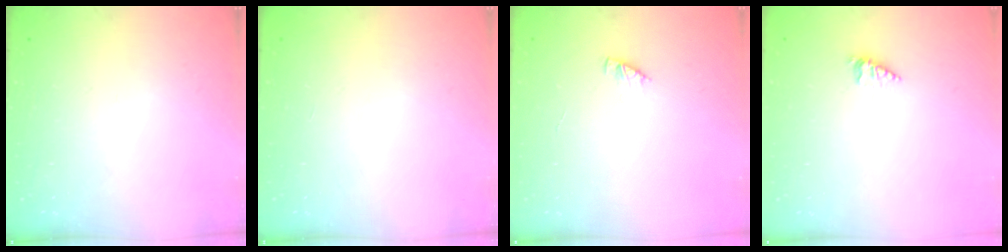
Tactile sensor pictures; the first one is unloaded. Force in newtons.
{"total": 0.0}
{"total": 2.4, "press": 2.4, "slide": 0.3}
{"total": 2.1, "press": 2.1, "slide": 0.3}